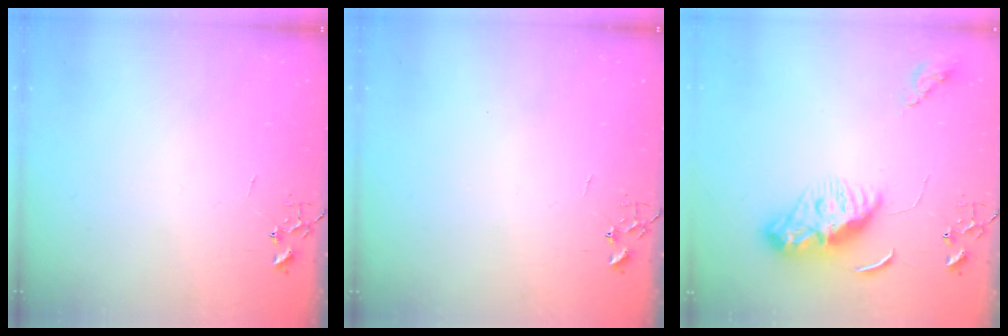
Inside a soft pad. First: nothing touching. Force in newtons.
{"total": 0.0}
{"total": 9.9, "press": 9.8, "slide": 1.1}